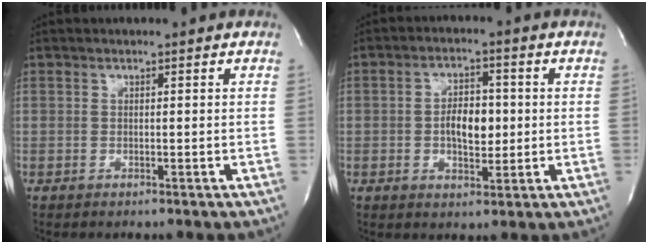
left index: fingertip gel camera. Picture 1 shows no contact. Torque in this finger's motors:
{"motor_torque": [0.03, 0.01, 0.21, 0.08]}